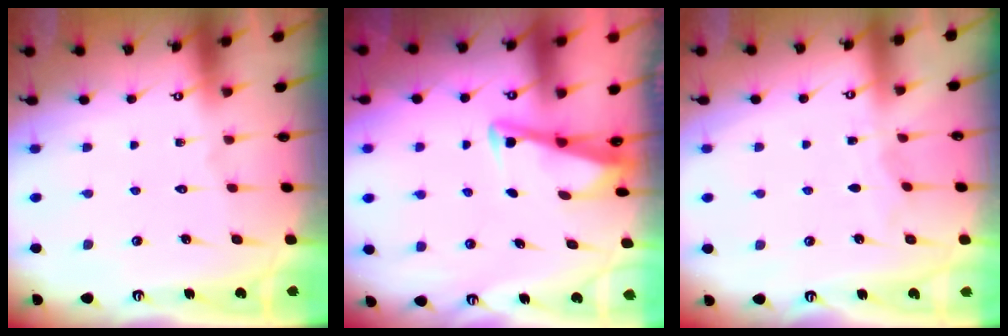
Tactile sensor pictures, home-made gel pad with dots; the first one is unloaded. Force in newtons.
{"total": 3.5, "press": 3.4, "slide": 0.3}
{"total": 3.2, "press": 3.2, "slide": 0.4}